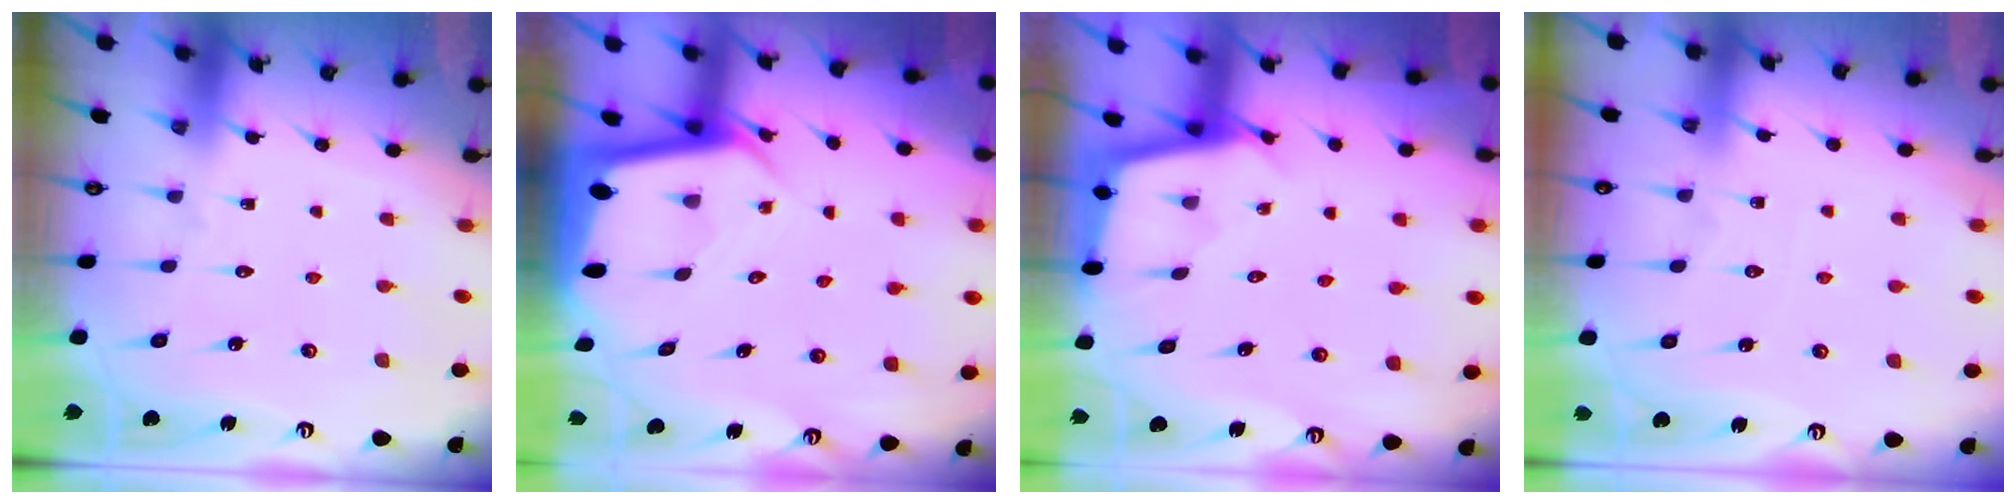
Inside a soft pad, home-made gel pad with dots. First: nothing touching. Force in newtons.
{"total": 3.2, "press": 3.2, "slide": 0.3}
{"total": 2.3, "press": 2.3, "slide": 0.1}
{"total": 3.2, "press": 3.2, "slide": 0.5}